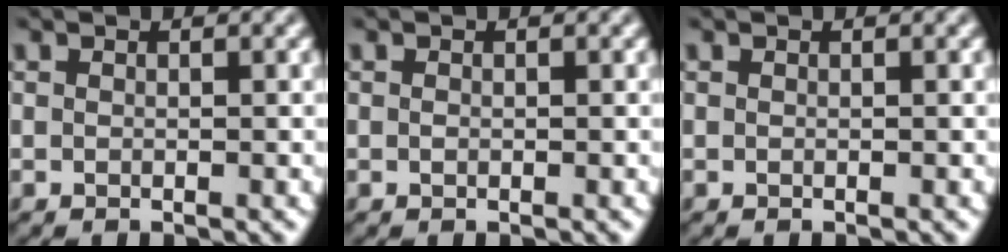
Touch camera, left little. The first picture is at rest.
{"total": 0.0}
{"total": 0.0}